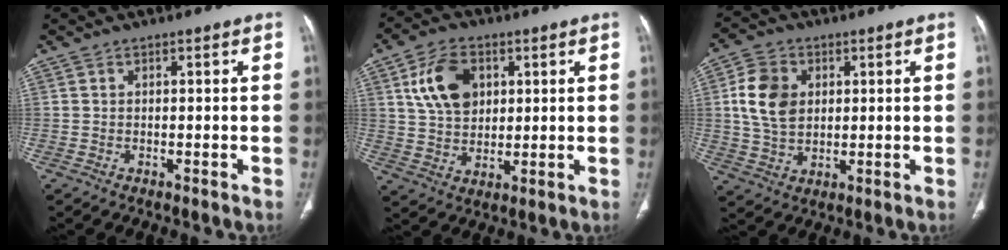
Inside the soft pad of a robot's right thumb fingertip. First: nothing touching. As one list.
[{"total": 10.7, "force": [3.7, 7.4, 6.9], "torque": [-0.103, -0.008, 0.071]}, {"total": 9.9, "force": [1.9, 7.3, 6.5], "torque": [-0.108, -0.006, 0.039]}]